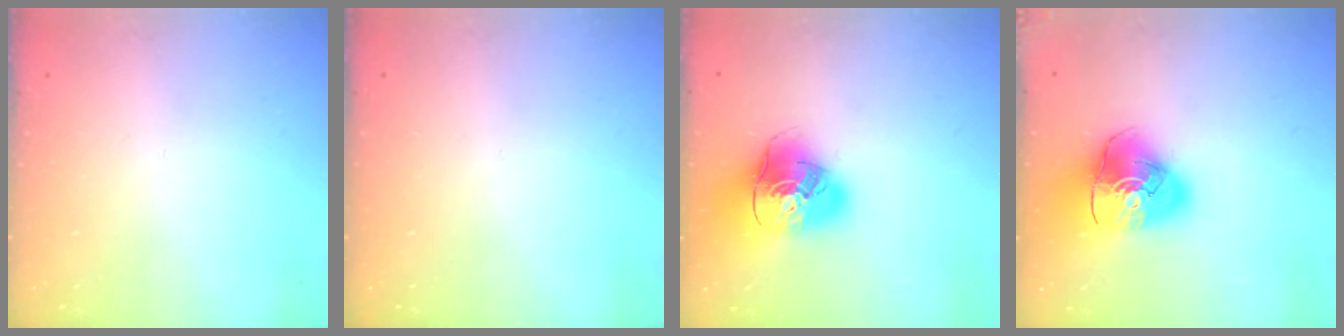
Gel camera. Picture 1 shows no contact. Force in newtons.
{"total": 0.0}
{"total": 17.7, "press": 17.5, "slide": 2.5}
{"total": 14.6, "press": 14.4, "slide": 2.1}